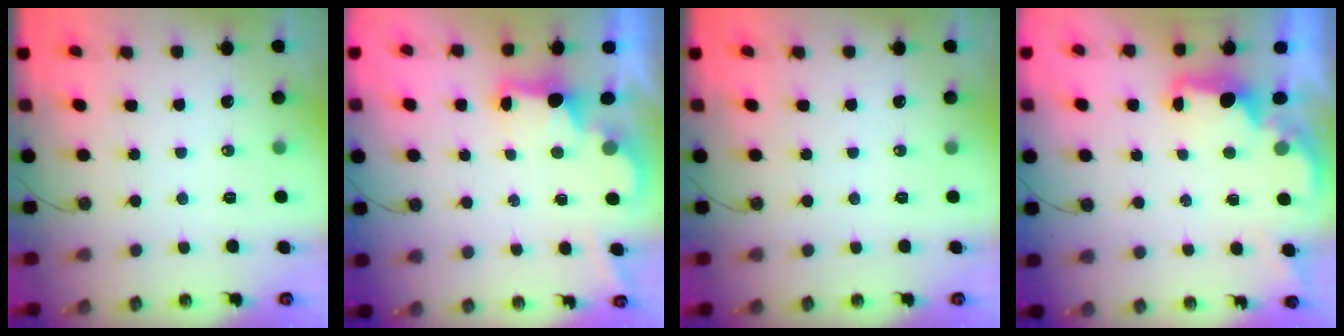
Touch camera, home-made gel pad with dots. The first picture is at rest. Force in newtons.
{"total": 2.1, "press": 2.0, "slide": 0.7}
{"total": 0.0}
{"total": 2.0, "press": 1.8, "slide": 0.8}